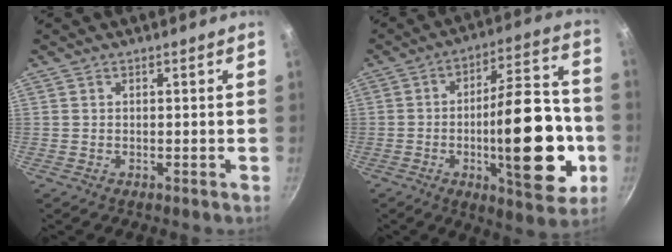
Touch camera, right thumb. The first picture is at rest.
{"total": 23.4, "force": [-5.4, 8.2, 21.2], "torque": [-0.281, 0.033, -0.075]}